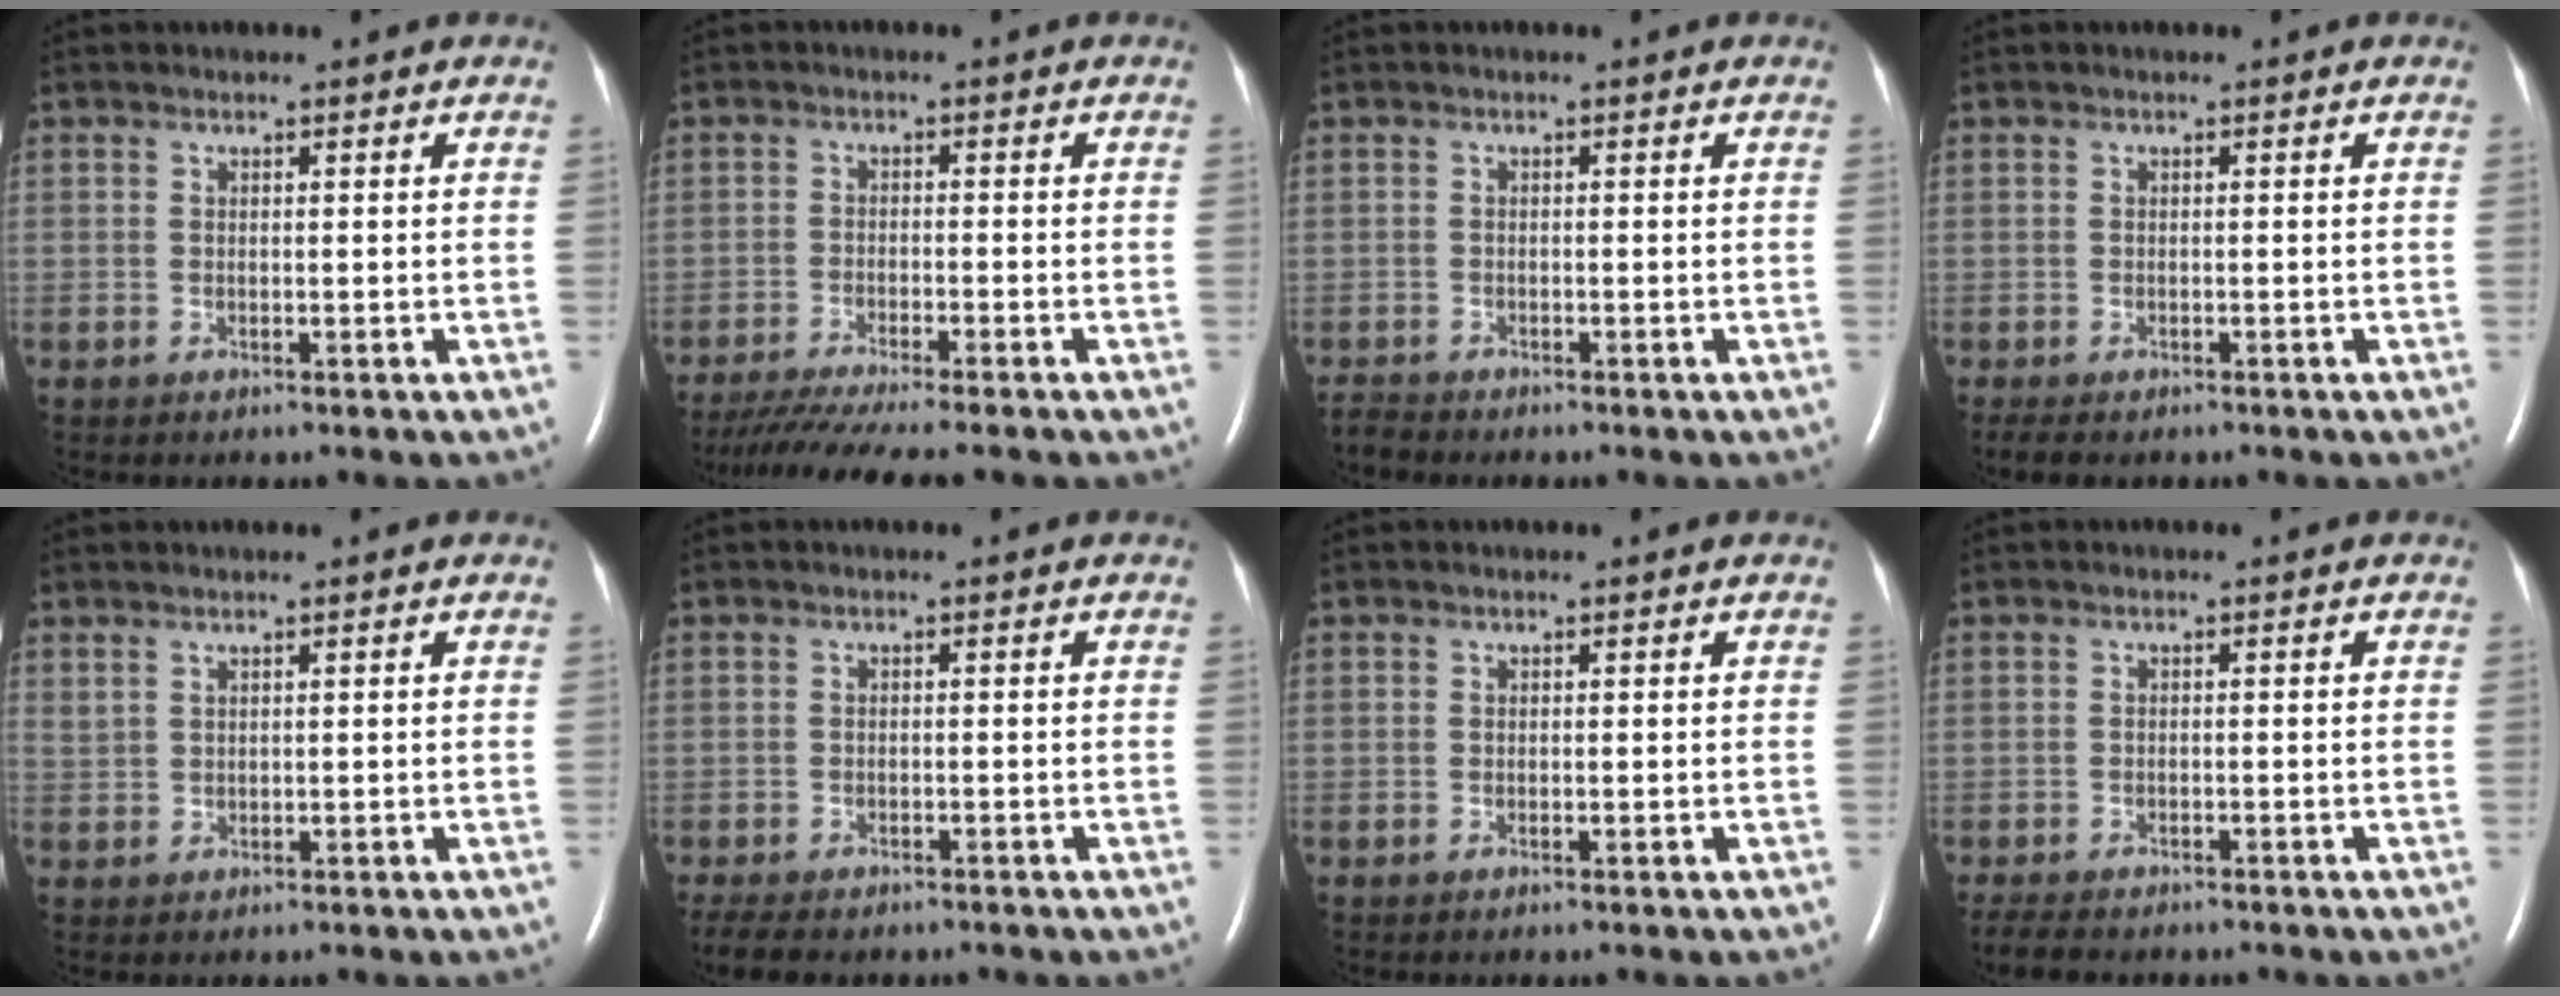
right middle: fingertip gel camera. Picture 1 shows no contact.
{"total": 9.9, "force": [-8.6, -0.5, 4.9], "torque": [-0.067, -0.026, -0.137]}
{"total": 1.5, "force": [-1.4, -0.1, -0.1], "torque": [-0.003, -0.009, -0.027]}
{"total": 3.0, "force": [-2.3, 1.1, 1.6], "torque": [-0.029, -0.009, -0.030]}
{"total": 1.1, "force": [0.9, 0.4, 0.4], "torque": [-0.006, 0.009, 0.023]}
{"total": 6.9, "force": [-5.7, 2.5, 3.1], "torque": [-0.054, -0.009, -0.080]}
{"total": 0.0}
{"total": 5.2, "force": [-4.4, 1.6, 2.4], "torque": [-0.043, -0.012, -0.063]}